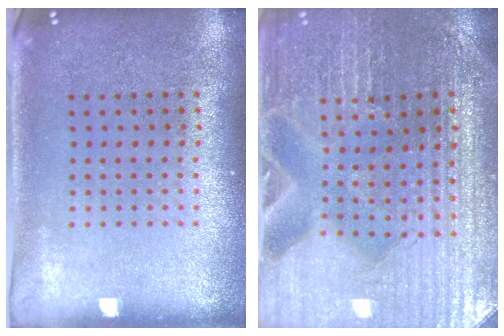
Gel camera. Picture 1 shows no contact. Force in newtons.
{"total": 3.3, "press": 3.3, "slide": 0.3}